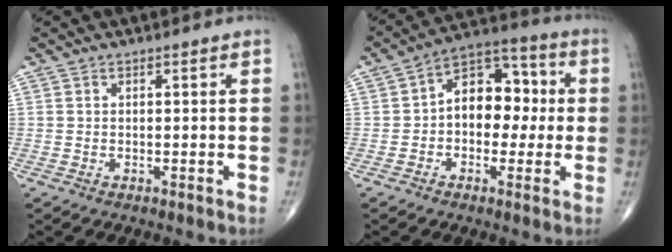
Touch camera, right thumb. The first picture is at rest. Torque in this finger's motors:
{"motor_torque": [-0.26, 0.64, 0.42, 0.01, 0.21]}